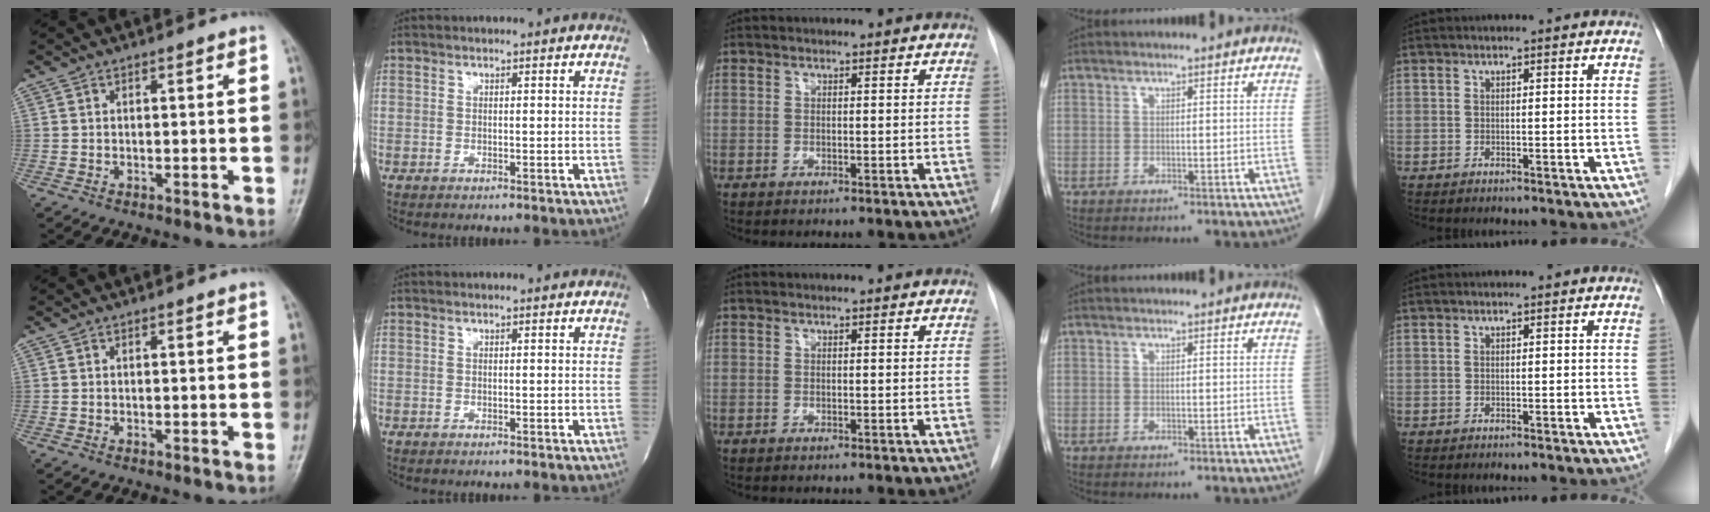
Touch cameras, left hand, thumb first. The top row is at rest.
{}